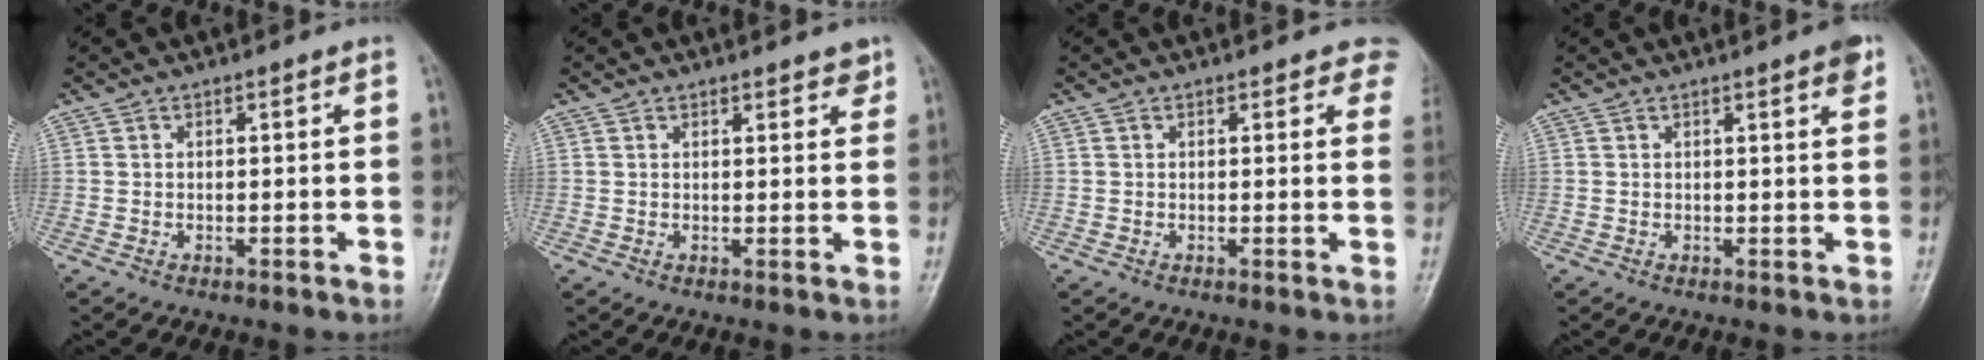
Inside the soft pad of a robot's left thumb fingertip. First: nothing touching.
{"total": 2.6, "force": [2.1, 0.9, 1.2], "torque": [0.002, -0.010, 0.023]}
{"total": 4.4, "force": [3.6, 2.0, 1.5], "torque": [0.021, -0.012, 0.025]}
{"total": 2.5, "force": [1.6, 0.3, 2.0], "torque": [-0.023, -0.006, 0.017]}